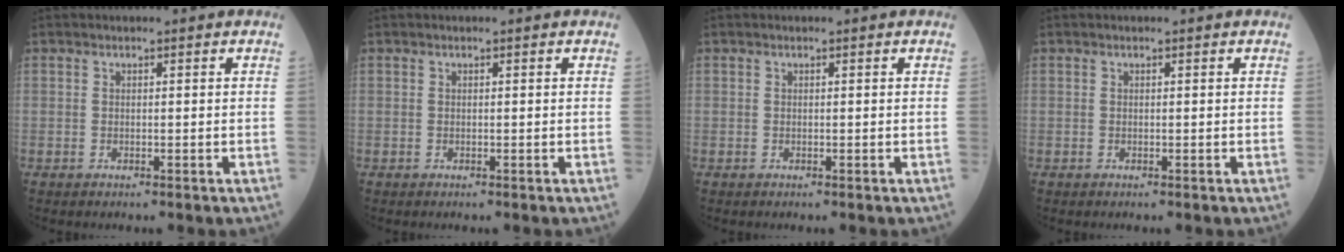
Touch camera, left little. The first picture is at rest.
{"total": 0.0}
{"total": 0.0}
{"total": 0.0}